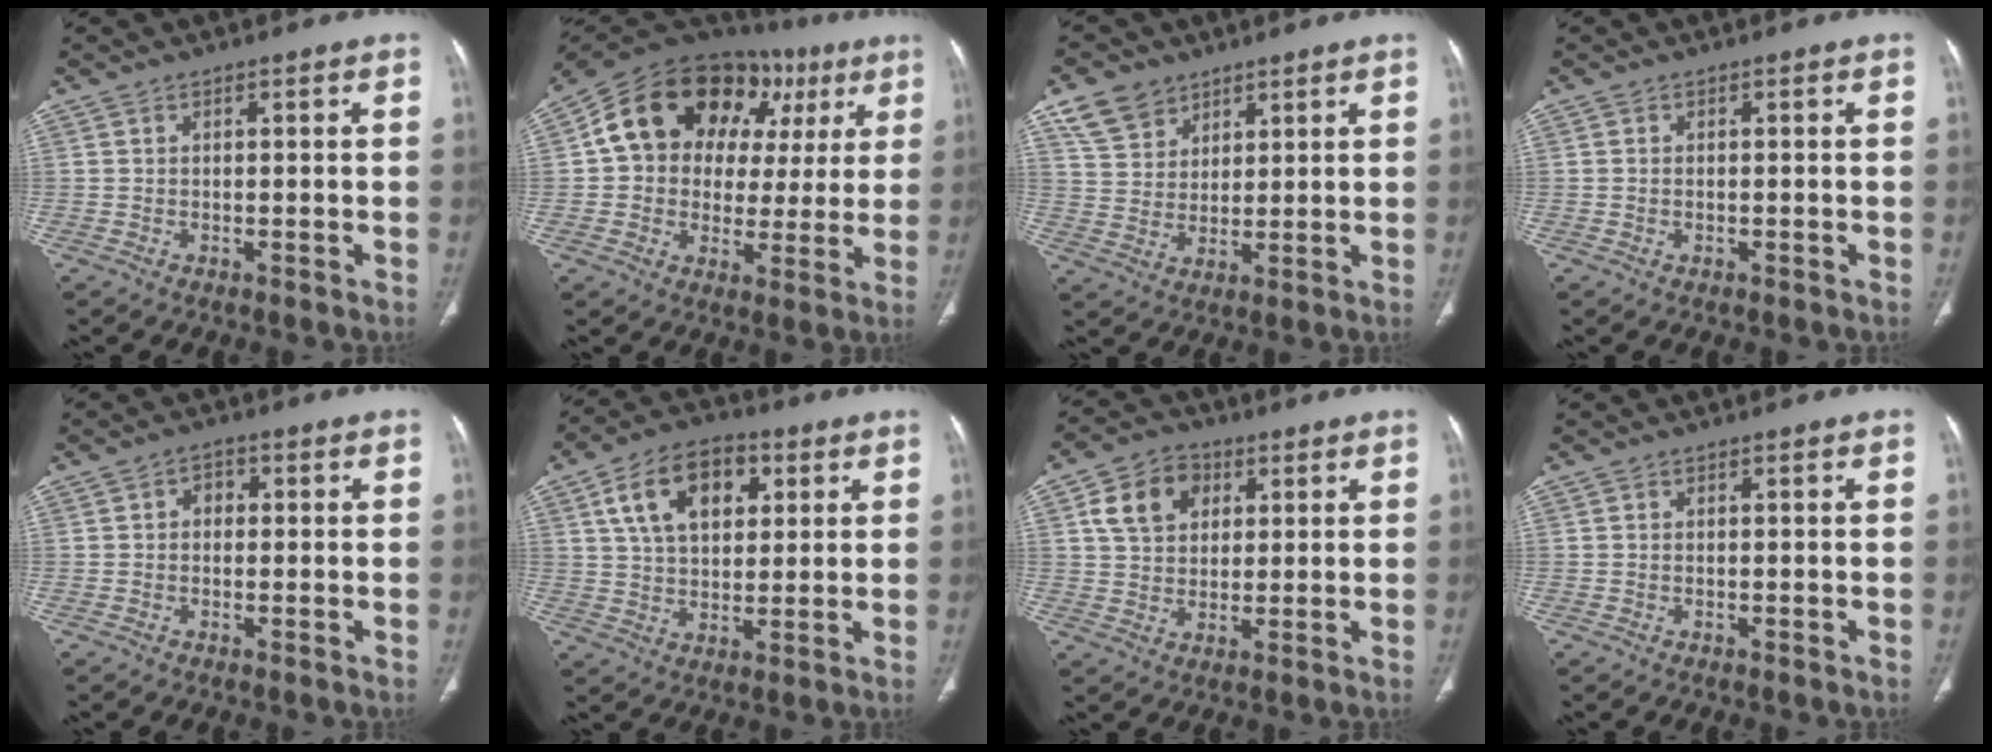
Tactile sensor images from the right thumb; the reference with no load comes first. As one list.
[{"total": 23.4, "force": [7.7, 16.8, 14.4], "torque": [-0.169, 0.042, 0.118]}, {"total": 8.0, "force": [5.1, 5.6, 2.6], "torque": [-0.030, -0.018, 0.106]}, {"total": 0.6, "force": [-0.1, 0.4, 0.4], "torque": [-0.013, 0.003, 0.000]}, {"total": 2.5, "force": [0.1, 2.0, 1.5], "torque": [-0.009, 0.011, -0.003]}, {"total": 14.1, "force": [5.0, 8.9, 9.7], "torque": [-0.138, -0.001, 0.085]}, {"total": 9.5, "force": [3.4, 7.3, 5.1], "torque": [-0.066, 0.000, 0.057]}, {"total": 0.0}]